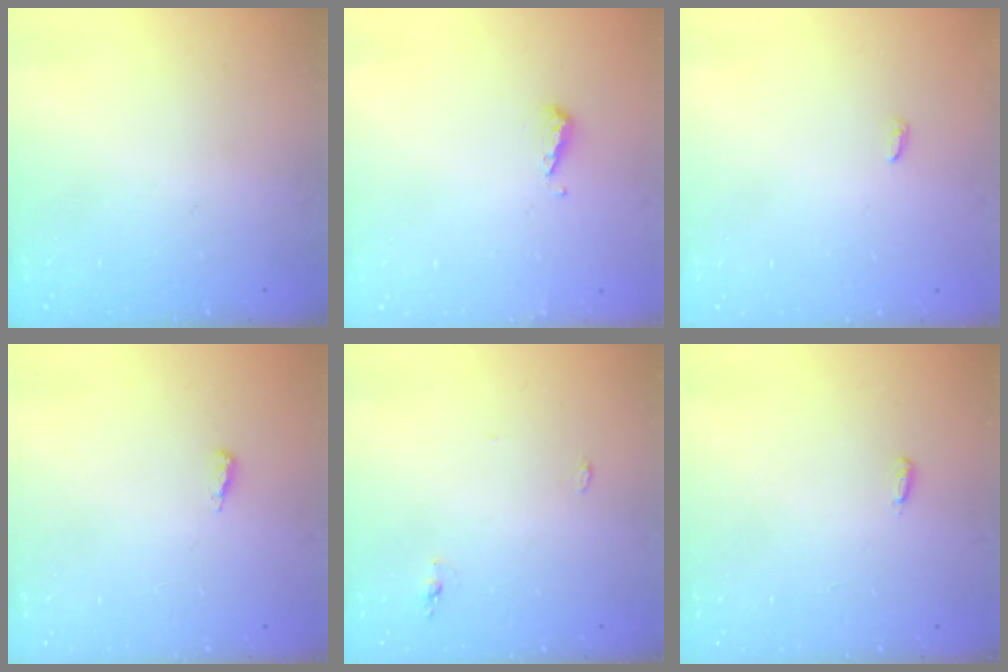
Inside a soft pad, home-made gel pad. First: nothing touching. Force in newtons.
{"total": 3.8, "press": 3.7, "slide": 0.3}
{"total": 2.4, "press": 2.4, "slide": 0.2}
{"total": 3.9, "press": 3.6, "slide": 1.5}
{"total": 7.7, "press": 4.4, "slide": 6.4}
{"total": 2.9, "press": 2.8, "slide": 0.9}